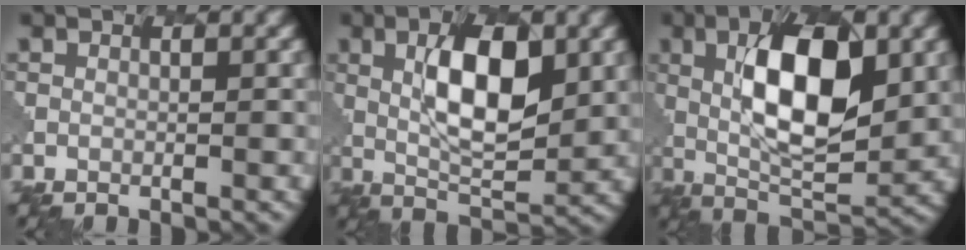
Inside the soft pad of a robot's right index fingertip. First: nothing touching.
{"total": 7.7, "force": [1.5, 3.2, 6.8], "torque": [-0.114, 0.001, 0.028]}
{"total": 10.1, "force": [1.8, 4.1, 9.0], "torque": [-0.141, 0.006, 0.030]}